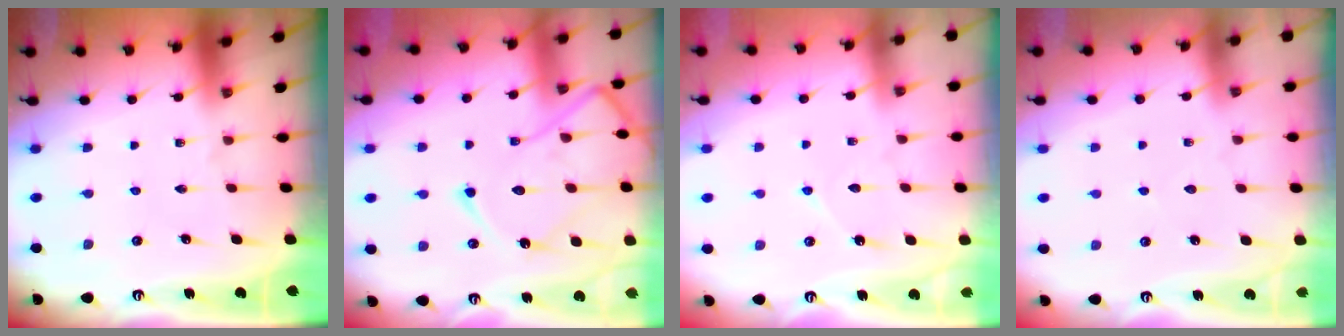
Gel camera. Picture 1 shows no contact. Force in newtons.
{"total": 15.3, "press": 15.2, "slide": 1.2}
{"total": 4.0, "press": 3.9, "slide": 0.5}
{"total": 2.3, "press": 2.3, "slide": 0.3}